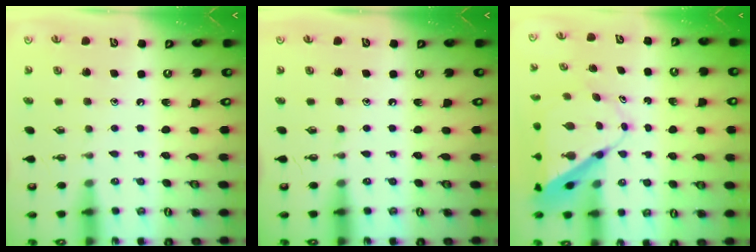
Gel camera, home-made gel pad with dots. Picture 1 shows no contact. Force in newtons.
{"total": 0.0}
{"total": 9.4, "press": 9.4, "slide": 0.8}